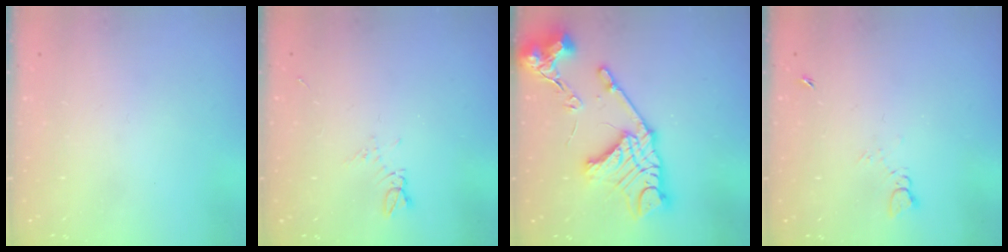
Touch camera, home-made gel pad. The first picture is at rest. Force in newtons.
{"total": 5.0, "press": 4.9, "slide": 0.7}
{"total": 20.6, "press": 20.5, "slide": 2.0}
{"total": 3.0, "press": 3.0, "slide": 0.5}